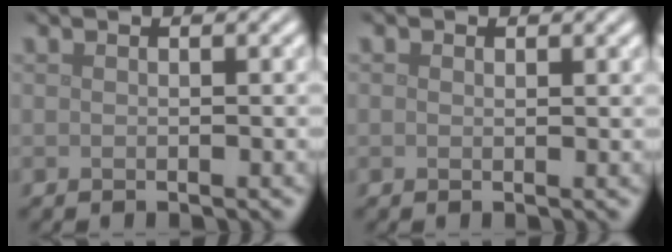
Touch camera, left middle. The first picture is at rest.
{"total": 0.5, "force": [0.3, 0.3, 0.3], "torque": [-0.003, -0.002, 0.004]}